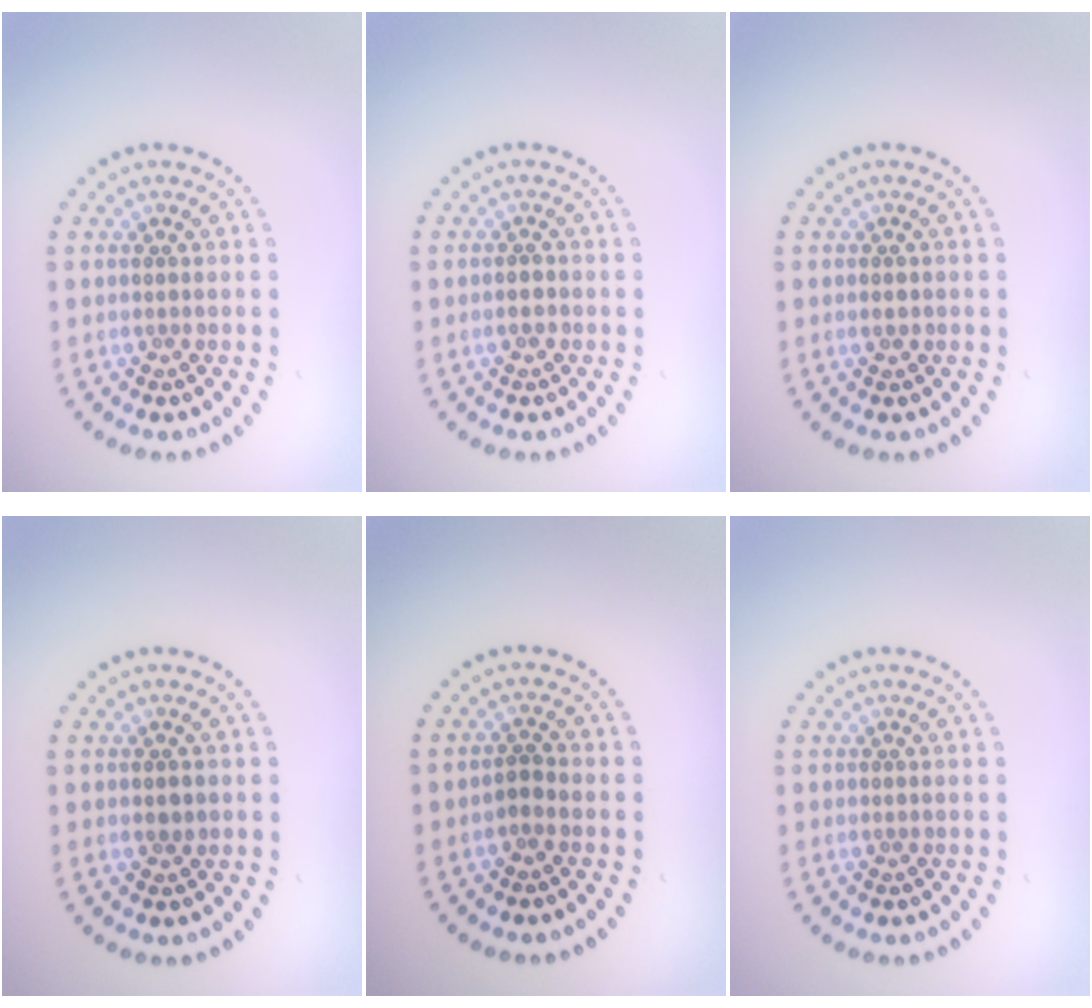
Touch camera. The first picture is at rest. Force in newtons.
{"total": 1.1, "press": 1.1, "slide": 0.4}
{"total": 1.0, "press": 1.0, "slide": 0.1}
{"total": 1.1, "press": 1.0, "slide": 0.2}
{"total": 1.2, "press": 0.9, "slide": 0.8}
{"total": 0.0}